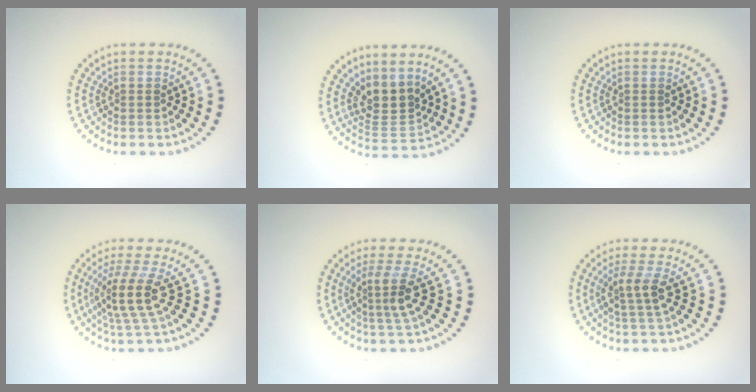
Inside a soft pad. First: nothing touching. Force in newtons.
{"total": 3.2, "press": 2.4, "slide": 2.1}
{"total": 0.0}
{"total": 4.0, "press": 2.9, "slide": 2.8}
{"total": 3.1, "press": 2.2, "slide": 2.2}
{"total": 2.7, "press": 2.1, "slide": 1.8}